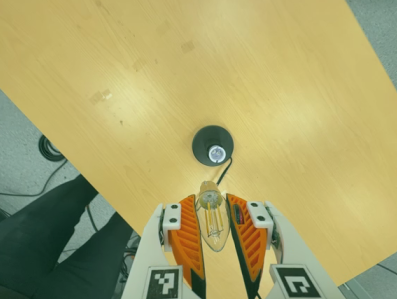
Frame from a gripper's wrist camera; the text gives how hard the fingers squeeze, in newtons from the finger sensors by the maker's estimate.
{"total": 10.6, "left": 10.0, "right": 11.1}